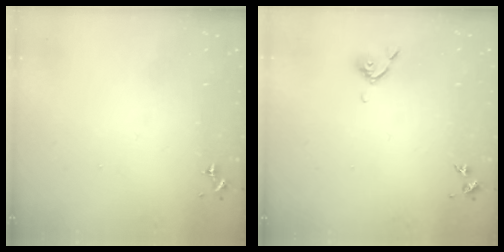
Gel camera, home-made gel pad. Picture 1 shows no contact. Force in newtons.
{"total": 5.8, "press": 5.6, "slide": 1.4}